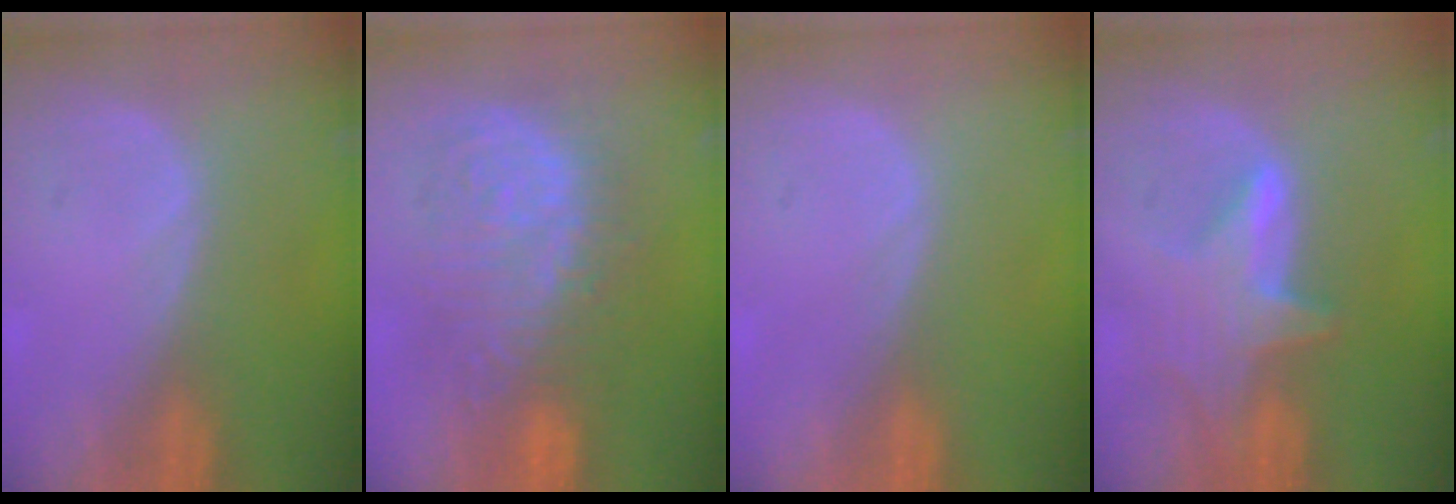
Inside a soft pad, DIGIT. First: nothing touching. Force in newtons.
{"total": 10.7, "press": 10.6, "slide": 0.7}
{"total": 0.0}
{"total": 6.9, "press": 6.4, "slide": 2.6}